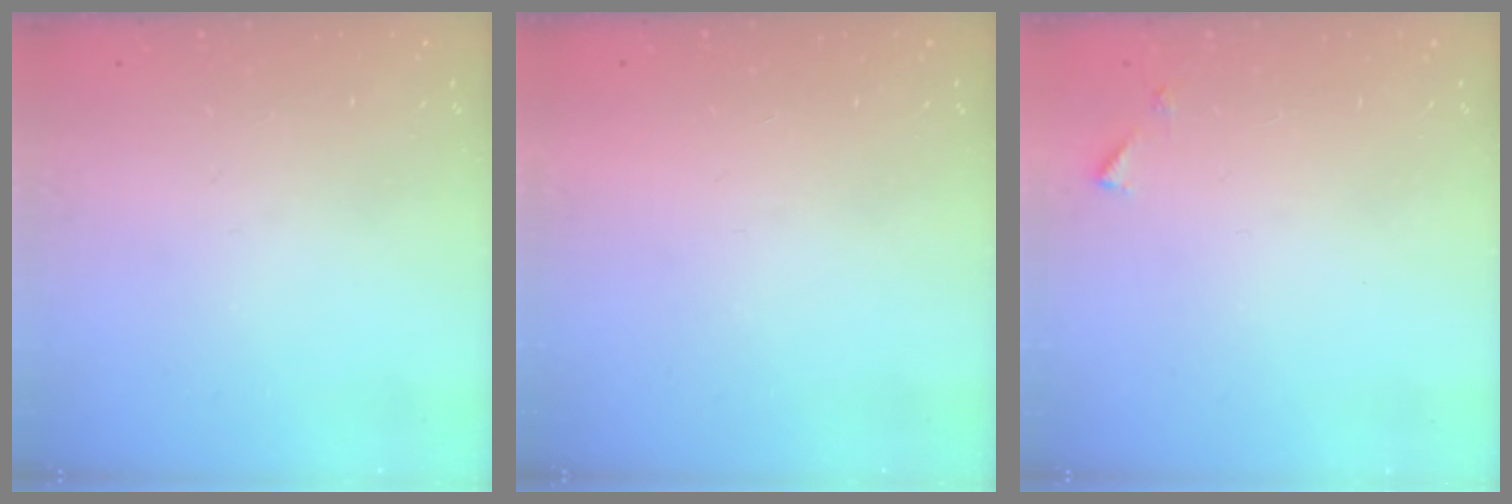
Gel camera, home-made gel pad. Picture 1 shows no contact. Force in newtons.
{"total": 1.5, "press": 1.5, "slide": 0.1}
{"total": 3.2, "press": 3.2, "slide": 0.3}